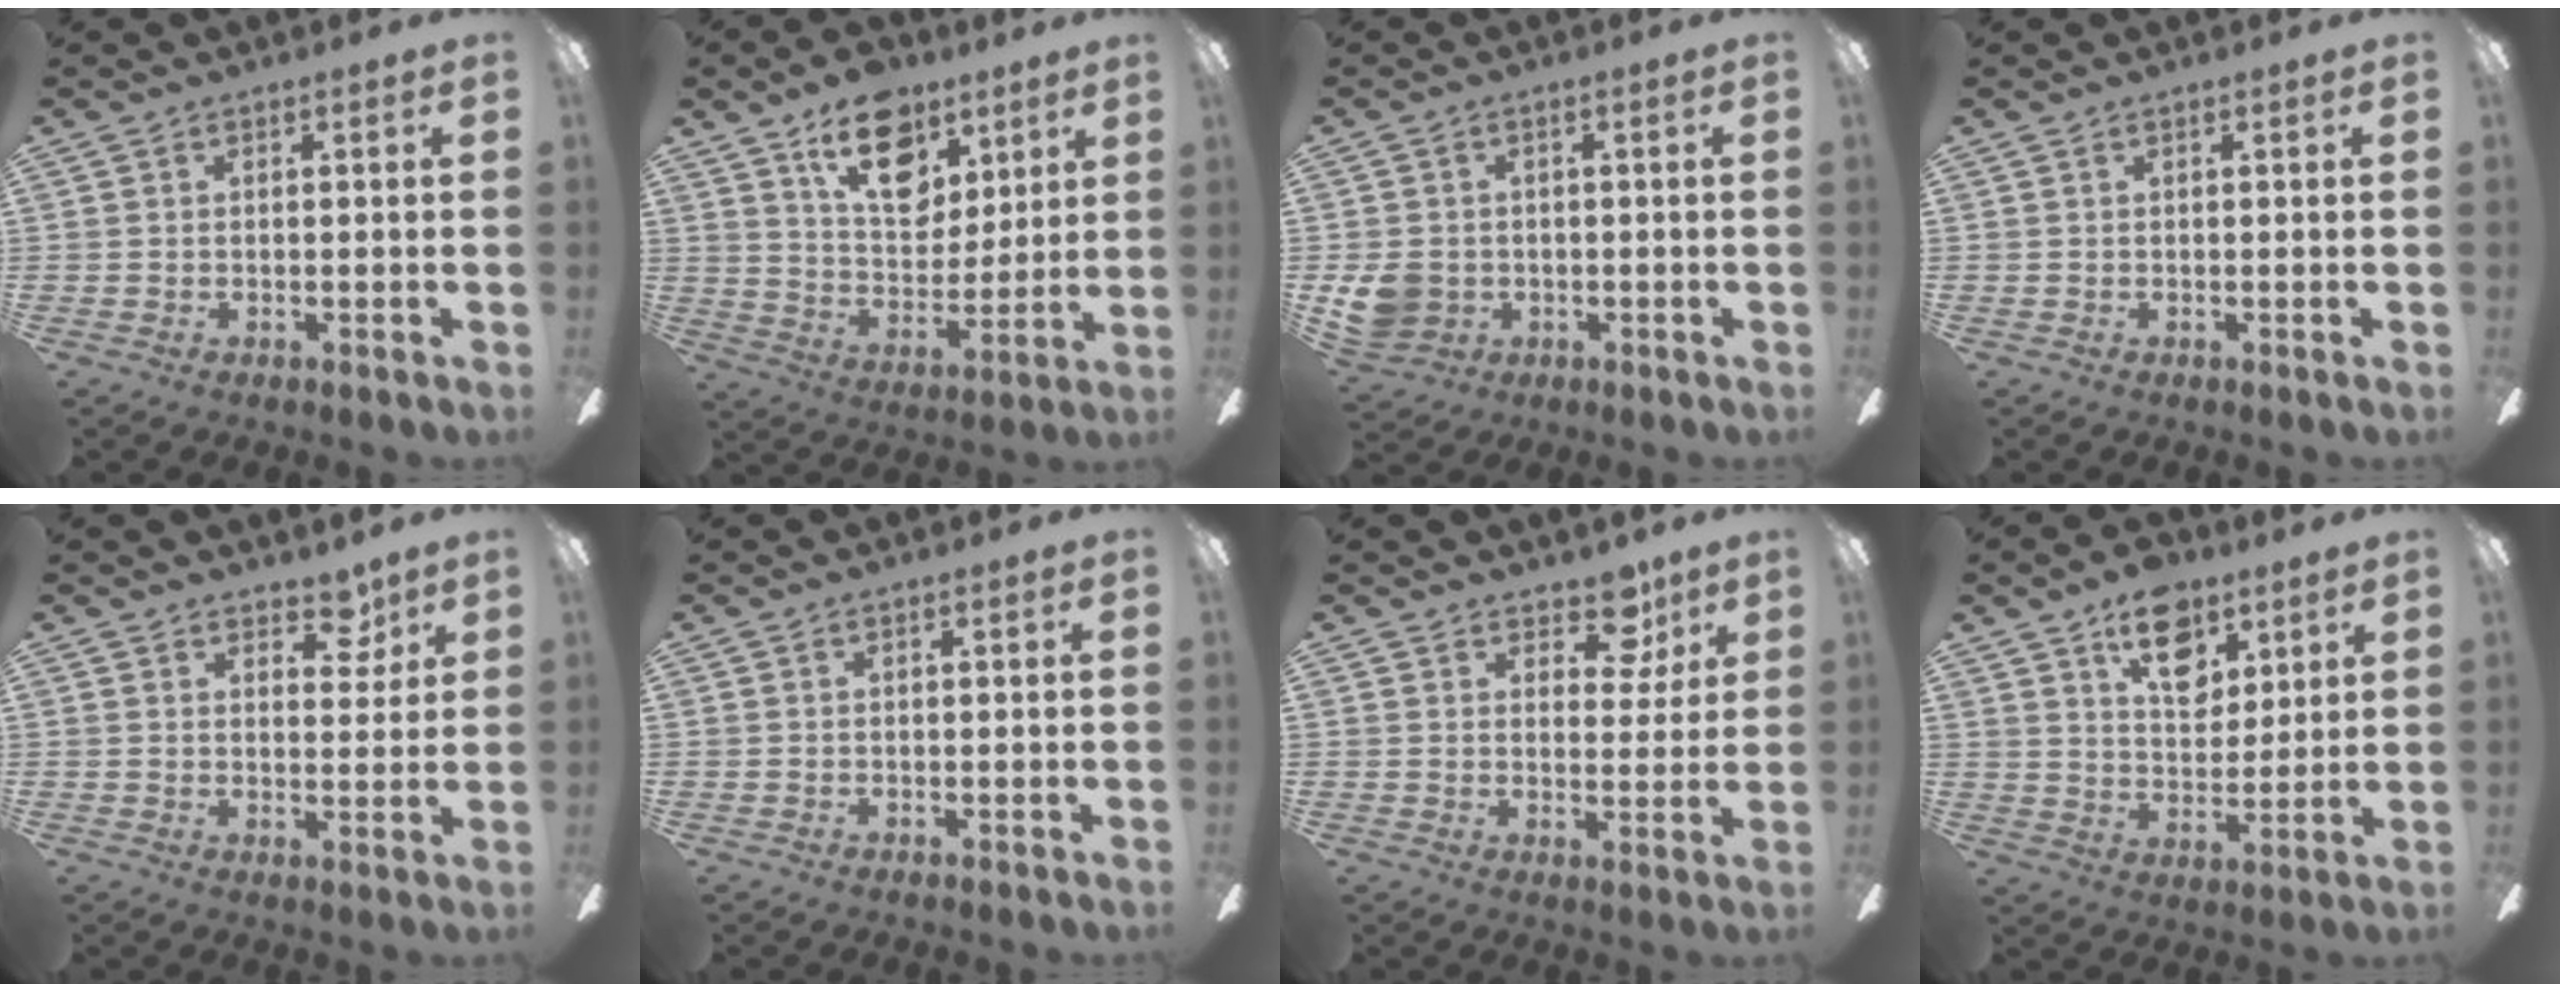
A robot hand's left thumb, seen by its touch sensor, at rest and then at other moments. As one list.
[{"total": 17.5, "force": [10.2, 10.6, 9.4], "torque": [-0.138, -0.045, 0.183]}, {"total": 6.5, "force": [-0.6, 5.8, 3.0], "torque": [-0.059, 0.009, -0.008]}, {"total": 0.0}, {"total": 5.8, "force": [4.5, 2.9, 2.3], "torque": [-0.016, -0.022, 0.075]}, {"total": 0.0}, {"total": 8.3, "force": [5.6, 4.7, 3.8], "torque": [-0.035, -0.027, 0.096]}, {"total": 13.1, "force": [7.8, 7.8, 7.0], "torque": [-0.093, -0.030, 0.137]}]